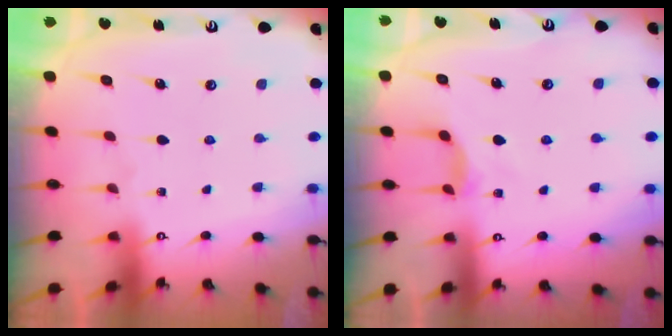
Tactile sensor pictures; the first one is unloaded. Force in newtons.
{"total": 2.9, "press": 2.9, "slide": 0.4}